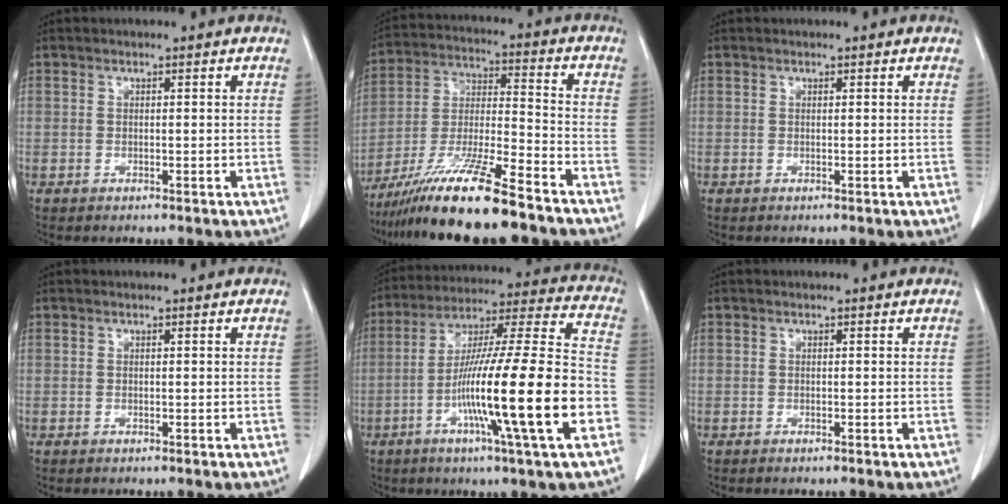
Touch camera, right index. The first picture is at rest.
{"total": 16.4, "force": [-12.4, 0.5, 10.8], "torque": [-0.220, -0.030, -0.226]}
{"total": 0.0}
{"total": 0.0}
{"total": 22.2, "force": [-7.1, 0.0, 21.0], "torque": [-0.339, -0.013, -0.124]}
{"total": 0.0}